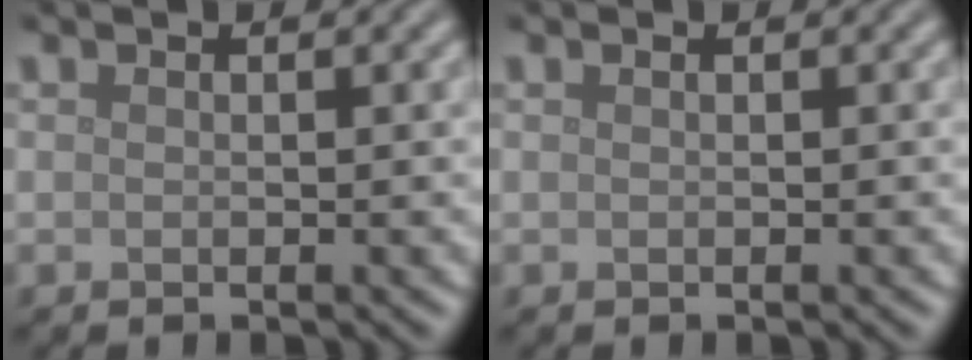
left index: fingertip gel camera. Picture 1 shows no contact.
{"total": 0.0}